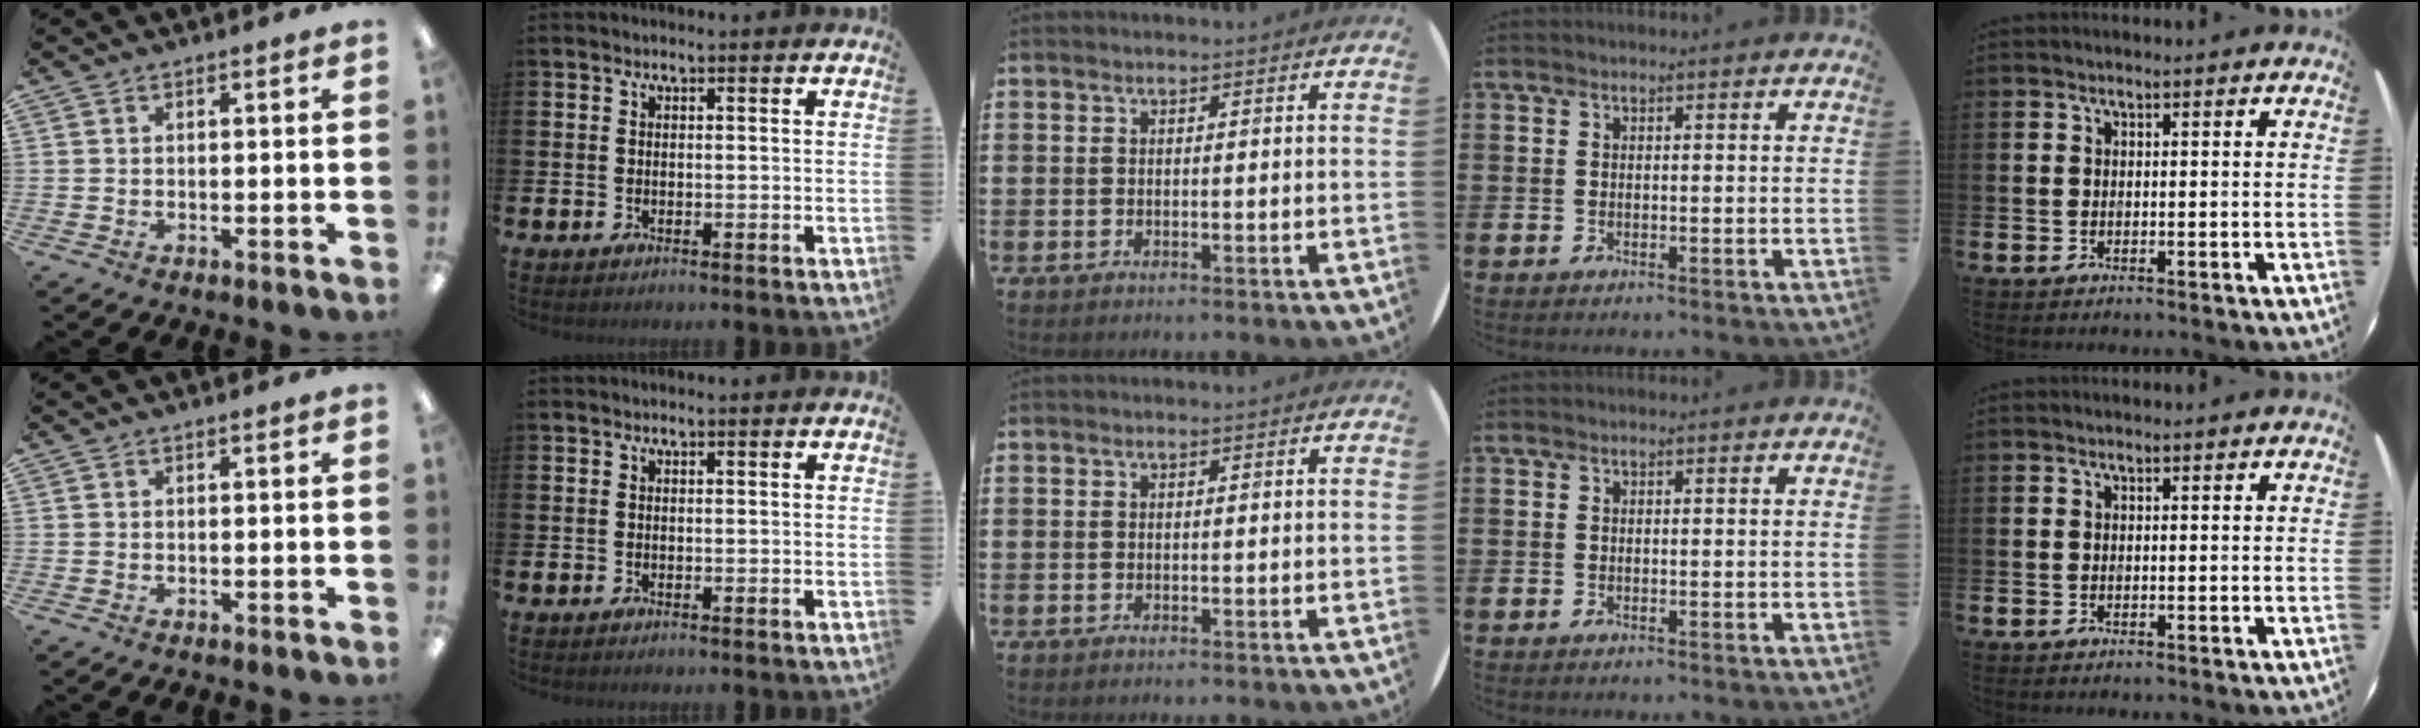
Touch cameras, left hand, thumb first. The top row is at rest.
{}